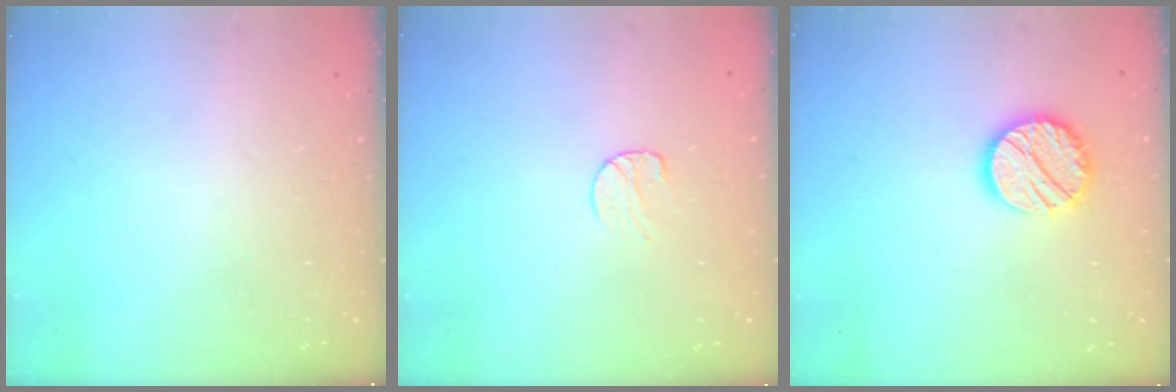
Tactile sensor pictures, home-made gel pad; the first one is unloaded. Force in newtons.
{"total": 6.8, "press": 6.8, "slide": 0.5}
{"total": 13.5, "press": 13.5, "slide": 0.6}